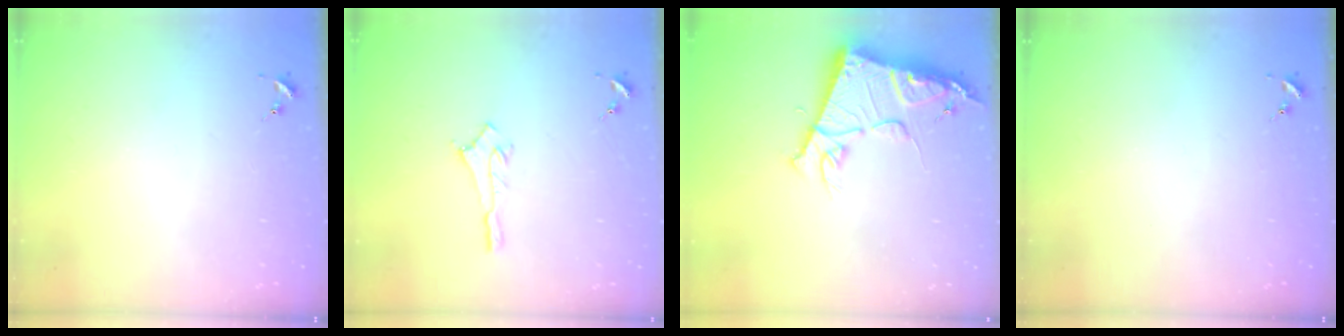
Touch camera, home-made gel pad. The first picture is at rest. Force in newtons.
{"total": 3.2, "press": 3.2, "slide": 0.1}
{"total": 13.5, "press": 13.4, "slide": 1.3}
{"total": 0.0}